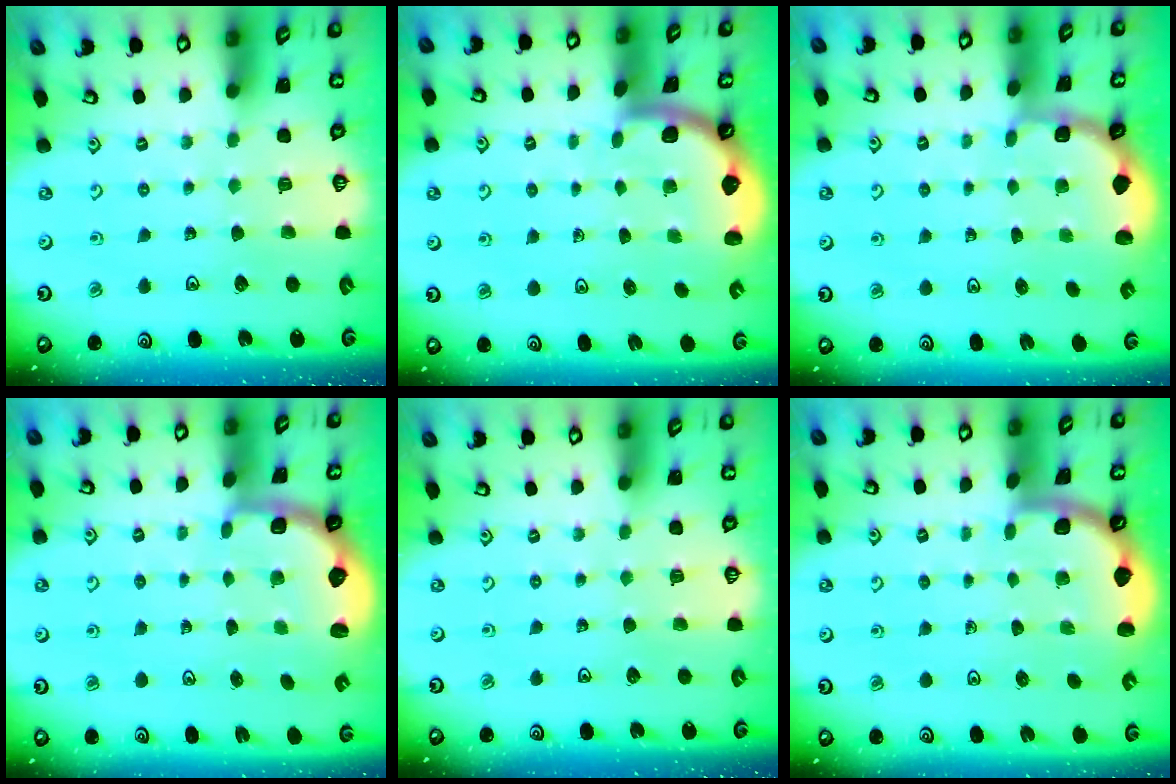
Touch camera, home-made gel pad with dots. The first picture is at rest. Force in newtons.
{"total": 1.6, "press": 1.6, "slide": 0.1}
{"total": 1.8, "press": 1.6, "slide": 0.7}
{"total": 2.5, "press": 1.9, "slide": 1.7}
{"total": 0.0}
{"total": 1.7, "press": 1.6, "slide": 0.1}